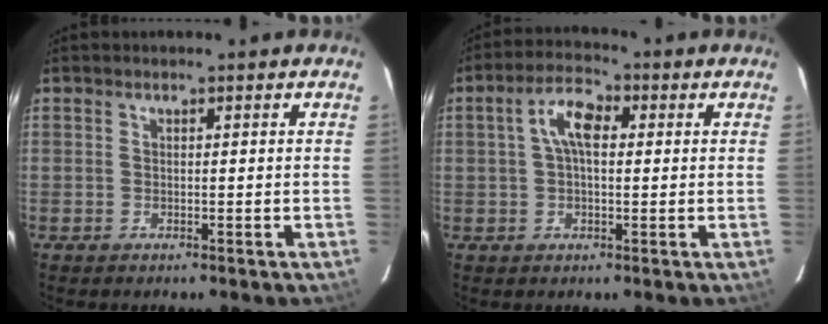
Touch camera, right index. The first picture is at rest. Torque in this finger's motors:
{"motor_torque": [0.41, 0.06, 0.30, 0.11]}